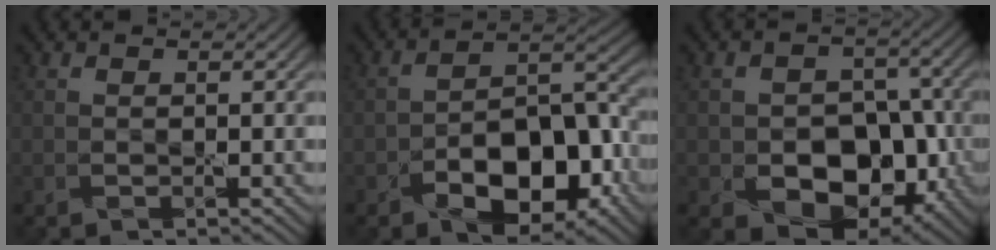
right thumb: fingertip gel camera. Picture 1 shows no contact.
{"total": 11.9, "force": [-5.4, 6.5, 8.4], "torque": [-0.128, -0.008, -0.088]}
{"total": 10.6, "force": [-3.4, 7.4, 6.8], "torque": [-0.102, -0.018, -0.053]}